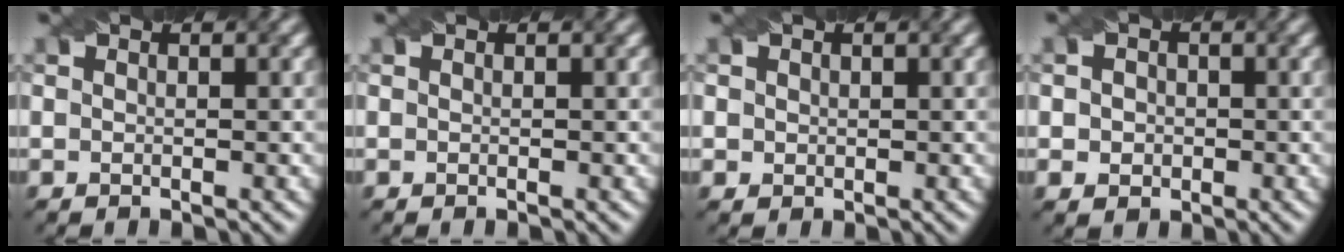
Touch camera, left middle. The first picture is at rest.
{"total": 0.0}
{"total": 1.1, "force": [0.4, 1.0, 0.2], "torque": [-0.002, -0.003, 0.009]}
{"total": 2.5, "force": [-0.1, 2.2, 1.2], "torque": [-0.008, 0.005, -0.007]}